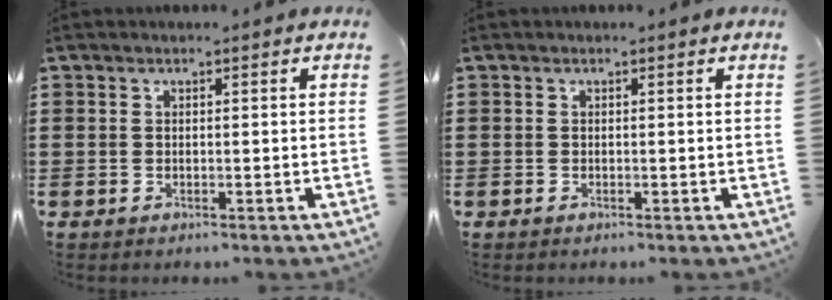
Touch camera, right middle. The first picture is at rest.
{"total": 0.0}